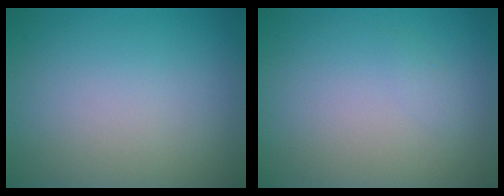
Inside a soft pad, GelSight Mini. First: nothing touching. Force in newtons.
{"total": 0.6, "press": 0.5, "slide": 0.1}